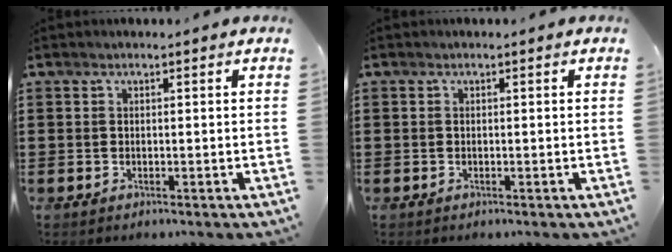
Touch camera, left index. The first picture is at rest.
{"total": 0.0}